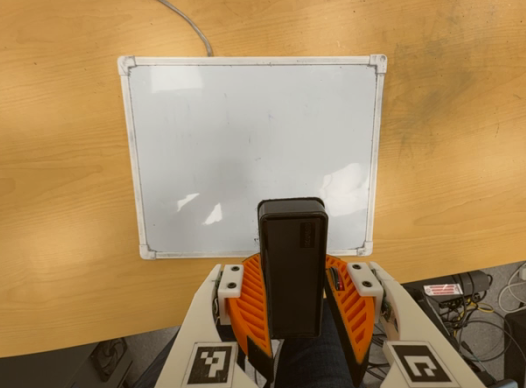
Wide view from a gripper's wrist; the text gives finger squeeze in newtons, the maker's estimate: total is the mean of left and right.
{"total": 7.3, "left": 8.0, "right": 6.5}